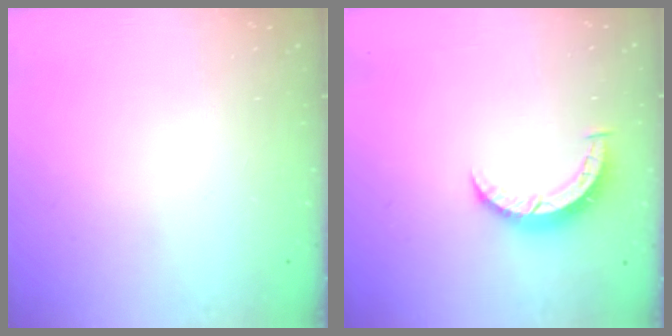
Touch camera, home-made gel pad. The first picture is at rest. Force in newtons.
{"total": 5.1, "press": 5.1, "slide": 0.5}